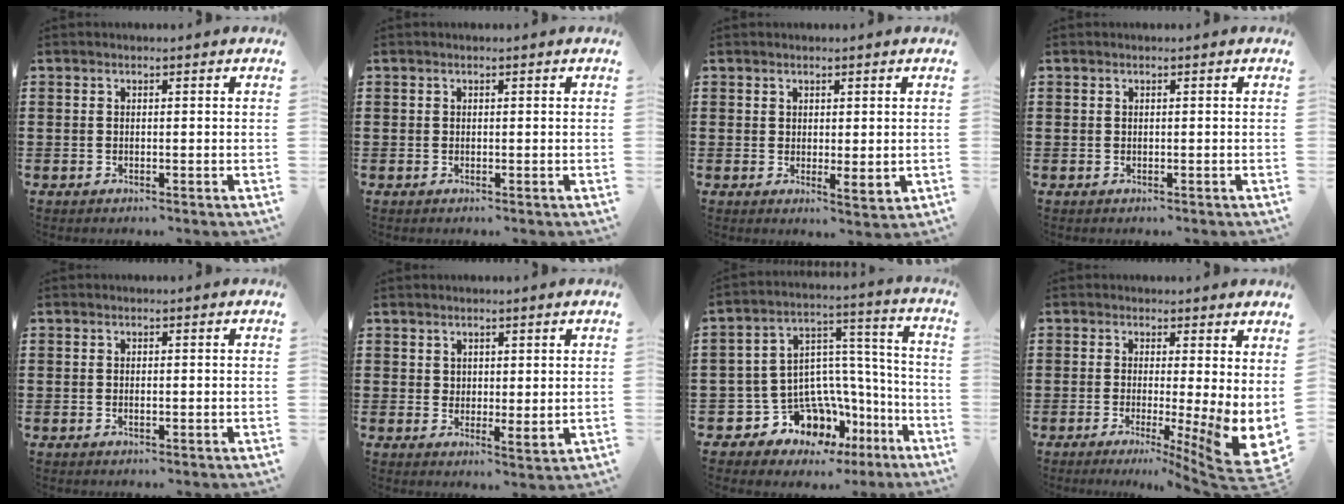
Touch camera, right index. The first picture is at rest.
{"total": 0.0}
{"total": 2.0, "force": [0.9, 0.9, 1.5], "torque": [-0.021, -0.003, 0.016]}
{"total": 0.0}
{"total": 1.1, "force": [0.2, 0.4, 1.0], "torque": [-0.019, 0.002, 0.004]}
{"total": 2.3, "force": [2.0, 1.1, 0.4], "torque": [-0.005, 0.003, 0.037]}
{"total": 9.2, "force": [-5.6, 6.8, 2.8], "torque": [-0.074, -0.006, -0.091]}
{"total": 5.1, "force": [0.3, 1.0, 5.0], "torque": [-0.063, -0.048, 0.009]}